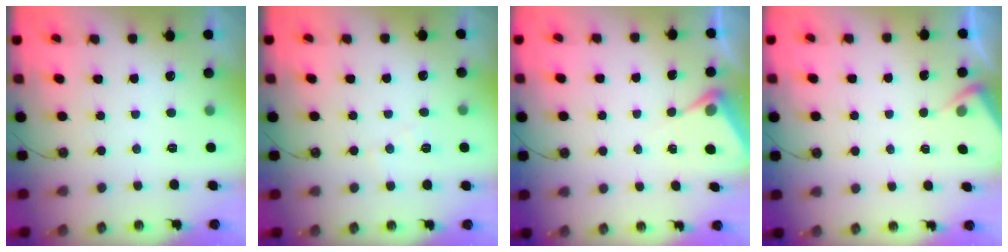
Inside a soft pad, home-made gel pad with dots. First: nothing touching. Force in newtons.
{"total": 7.0, "press": 7.0, "slide": 0.8}
{"total": 5.3, "press": 5.3, "slide": 0.3}
{"total": 3.7, "press": 3.7, "slide": 0.4}